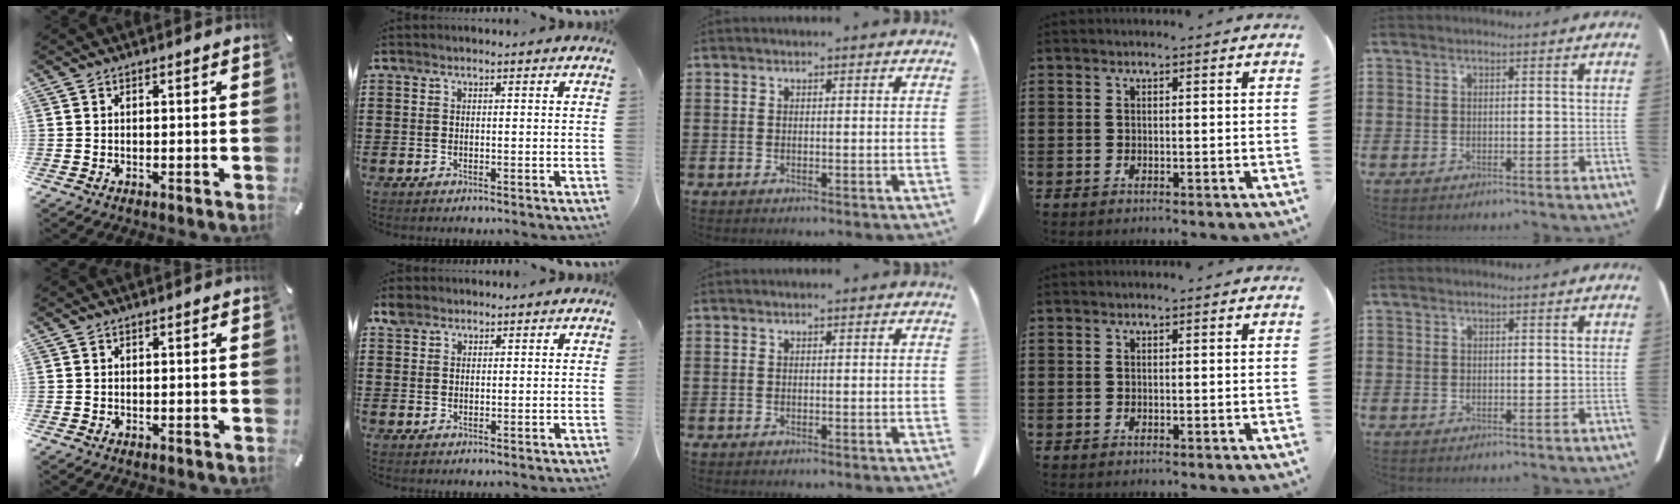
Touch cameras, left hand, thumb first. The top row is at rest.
{"index": {"total": 2.1, "force": [1.7, 1.1, 0.4], "torque": [-0.014, 0.005, 0.033]}}